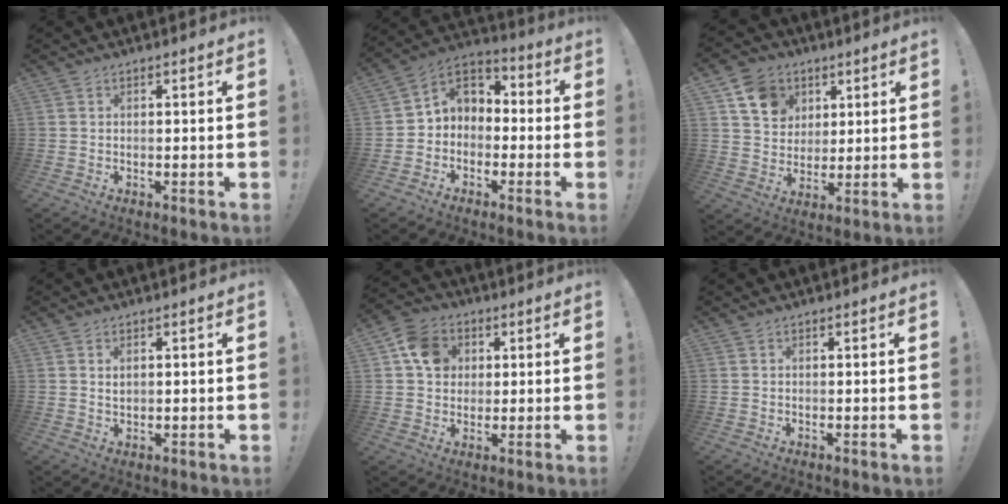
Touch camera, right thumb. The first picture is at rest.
{"total": 6.3, "force": [-1.1, 5.9, 1.9], "torque": [-0.035, 0.015, -0.011]}
{"total": 11.9, "force": [5.9, 9.6, 3.9], "torque": [-0.054, -0.029, 0.119]}
{"total": 2.0, "force": [0.9, 1.2, 1.3], "torque": [-0.011, -0.004, 0.012]}
{"total": 10.4, "force": [3.2, 8.9, 4.4], "torque": [-0.057, -0.003, 0.064]}
{"total": 0.0}